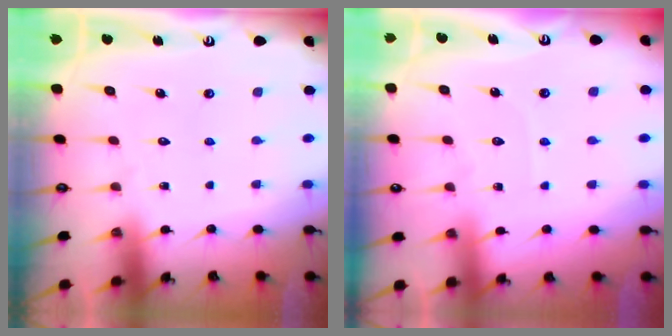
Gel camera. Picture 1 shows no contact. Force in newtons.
{"total": 2.1, "press": 2.1, "slide": 0.4}